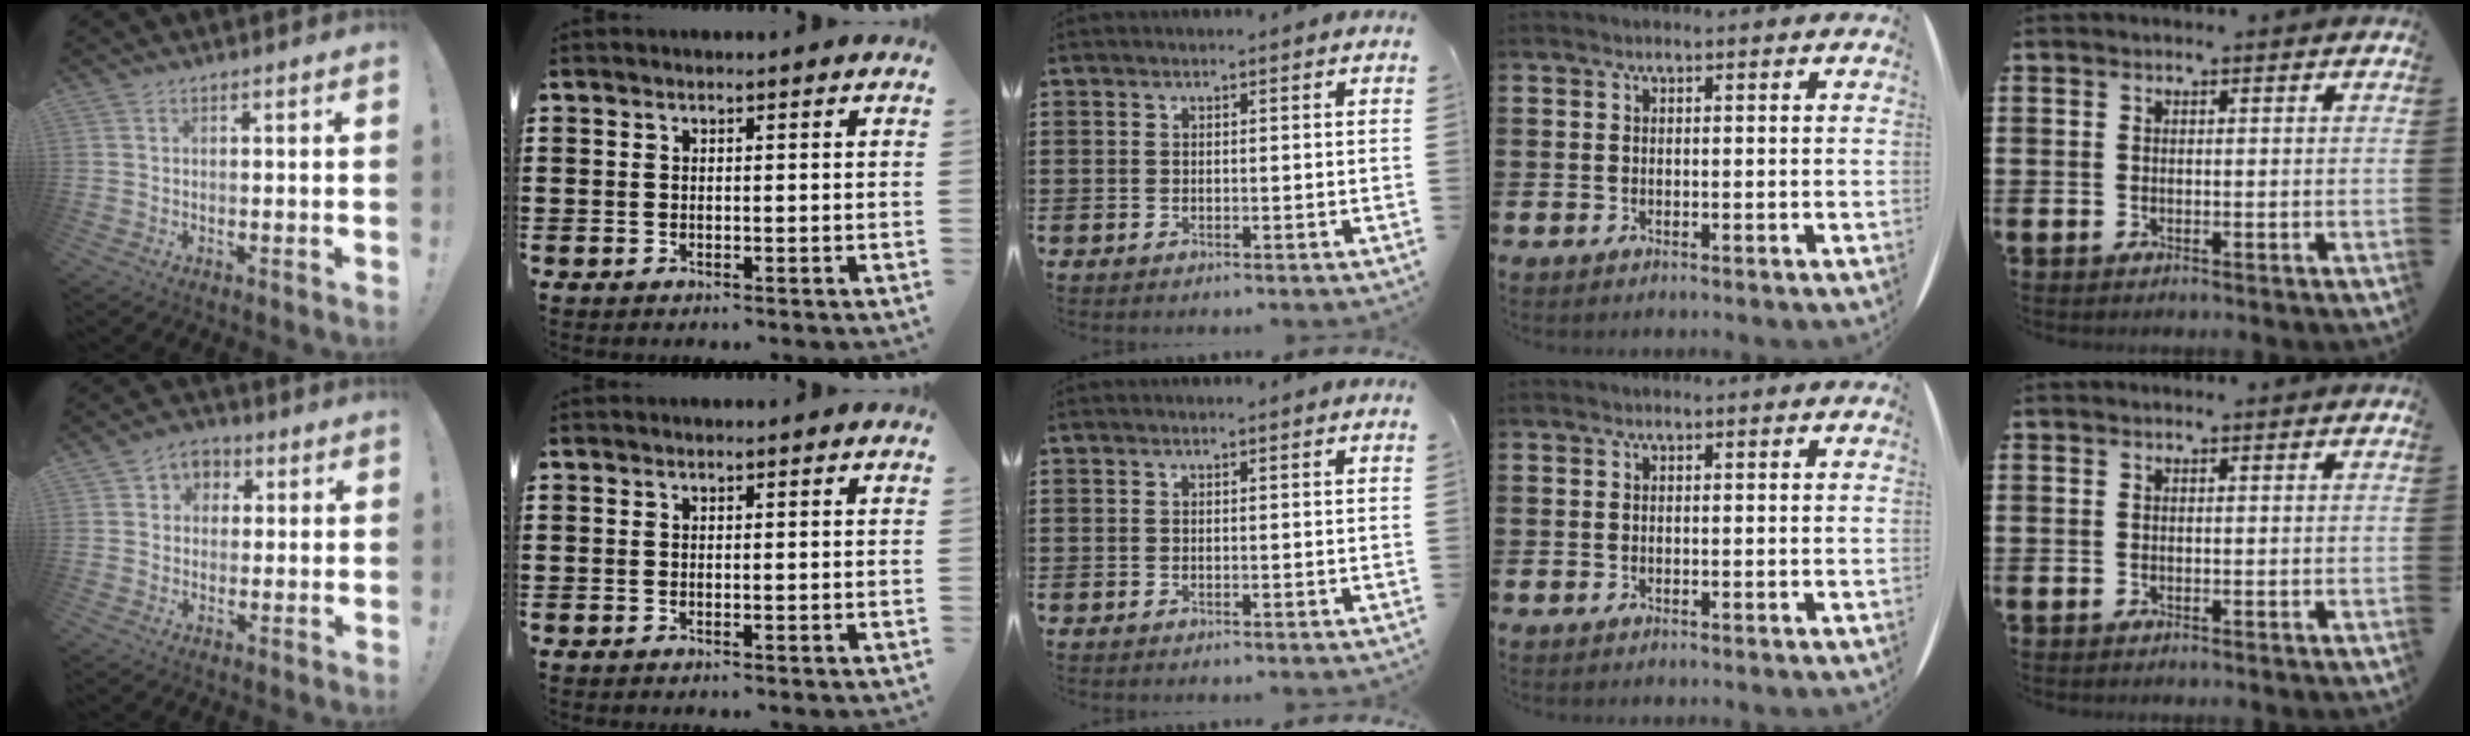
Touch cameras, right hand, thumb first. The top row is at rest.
{"thumb": {"total": 5.5, "force": [0.6, 5.1, 1.8], "torque": [-0.021, 0.008, 0.014]}}